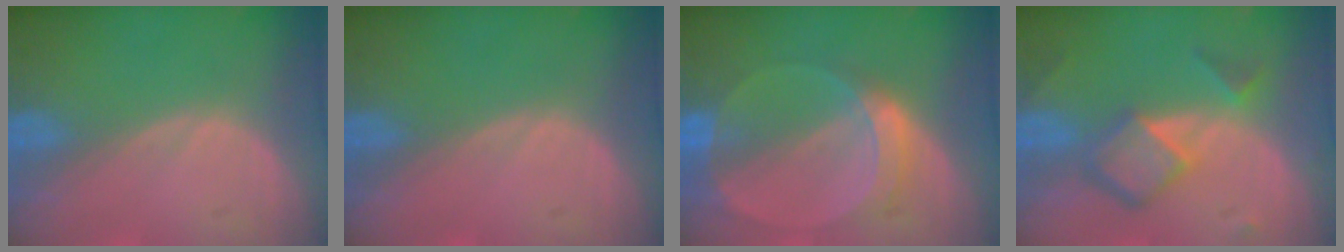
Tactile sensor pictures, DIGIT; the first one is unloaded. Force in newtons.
{"total": 0.0}
{"total": 6.3, "press": 5.6, "slide": 2.7}
{"total": 6.9, "press": 5.9, "slide": 3.6}